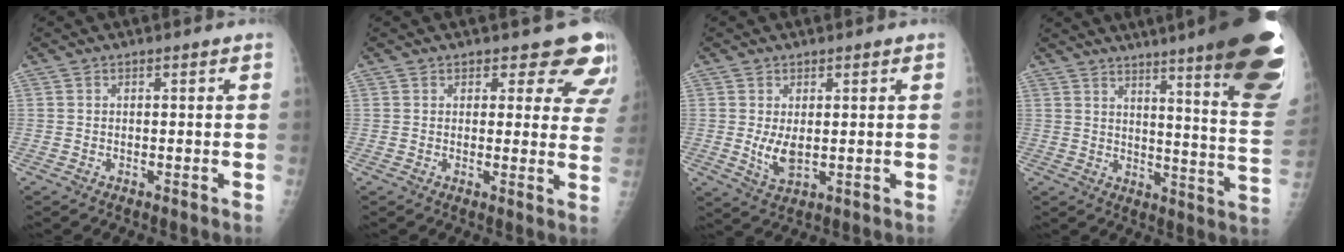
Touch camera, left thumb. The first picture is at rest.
{"total": 9.4, "force": [7.8, 4.5, 2.7], "torque": [0.028, -0.039, 0.061]}
{"total": 4.8, "force": [0.4, 2.4, 4.2], "torque": [-0.069, -0.015, 0.016]}
{"total": 27.7, "force": [18.6, 3.1, 20.3], "torque": [-0.199, -0.102, 0.235]}